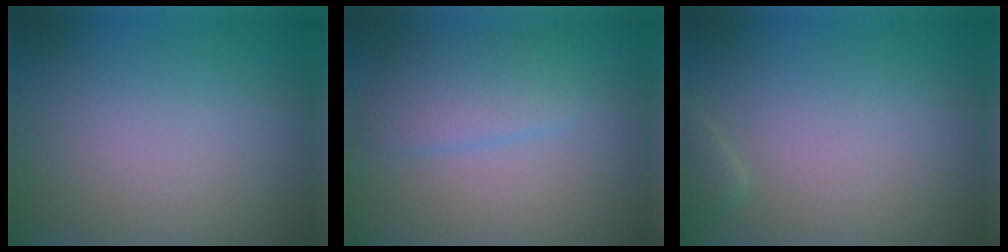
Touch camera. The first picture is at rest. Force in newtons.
{"total": 3.1, "press": 3.1, "slide": 0.1}
{"total": 1.1, "press": 1.1, "slide": 0.1}